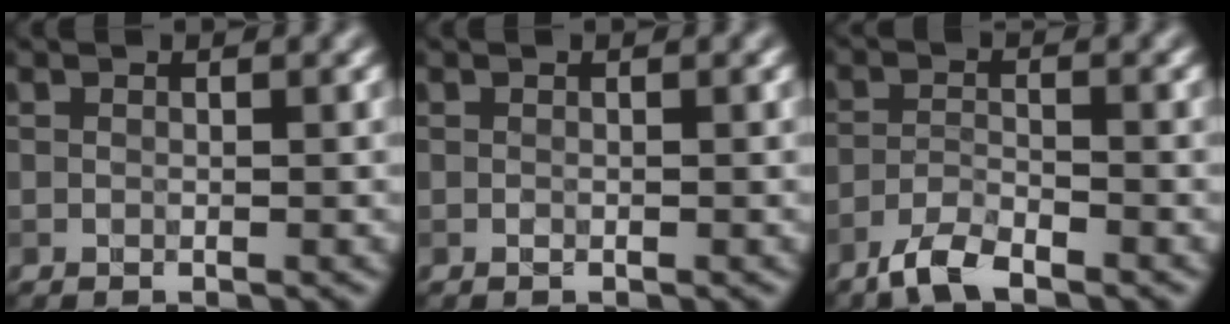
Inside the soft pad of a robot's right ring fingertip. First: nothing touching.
{"total": 0.0}
{"total": 3.4, "force": [-3.1, 0.5, 1.3], "torque": [-0.030, 0.000, -0.062]}